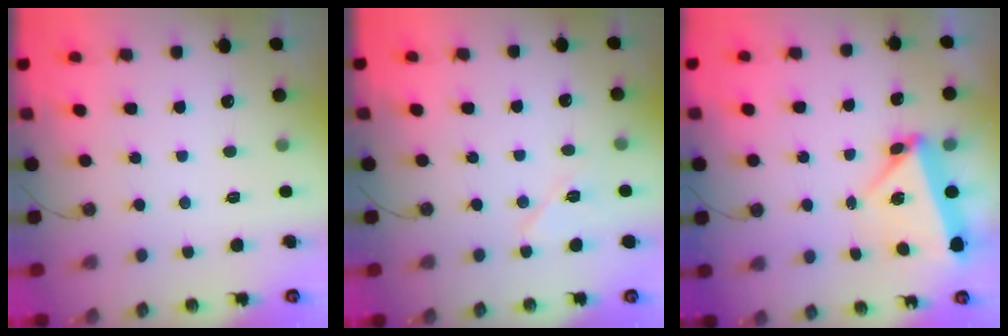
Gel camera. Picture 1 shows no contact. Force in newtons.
{"total": 11.7, "press": 4.9, "slide": 10.7}
{"total": 5.6, "press": 5.5, "slide": 0.8}